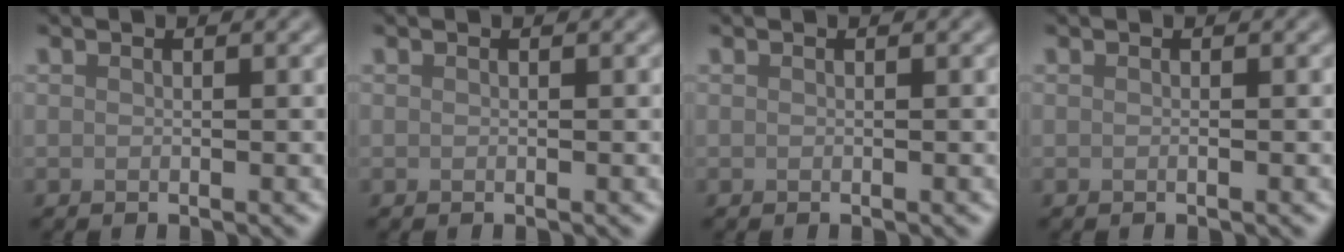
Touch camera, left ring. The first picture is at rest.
{"total": 0.0}
{"total": 0.0}
{"total": 0.0}